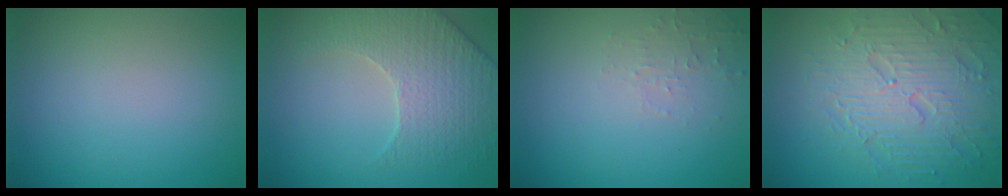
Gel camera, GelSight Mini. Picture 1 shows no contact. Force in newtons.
{"total": 4.3, "press": 4.2, "slide": 0.9}
{"total": 1.5, "press": 1.5, "slide": 0.3}
{"total": 7.5, "press": 5.9, "slide": 4.6}